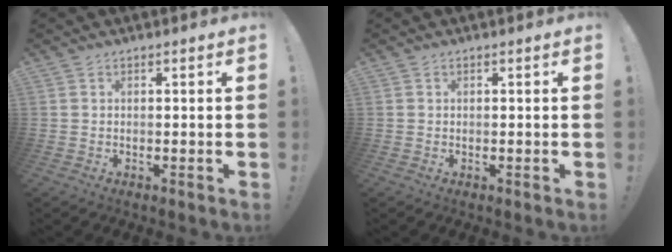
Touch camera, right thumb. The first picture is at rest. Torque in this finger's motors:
{"motor_torque": [-0.05, 0.12, -0.33, 0.04, 0.05]}